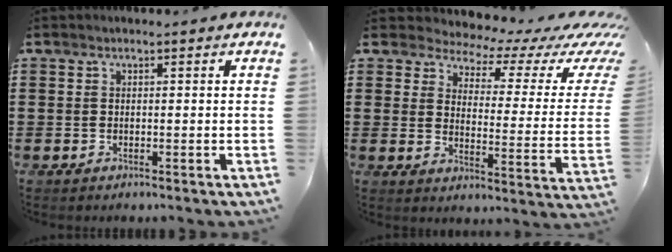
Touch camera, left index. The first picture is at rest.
{"total": 4.5, "force": [3.9, 1.8, 1.5], "torque": [-0.039, -0.039, 0.060]}